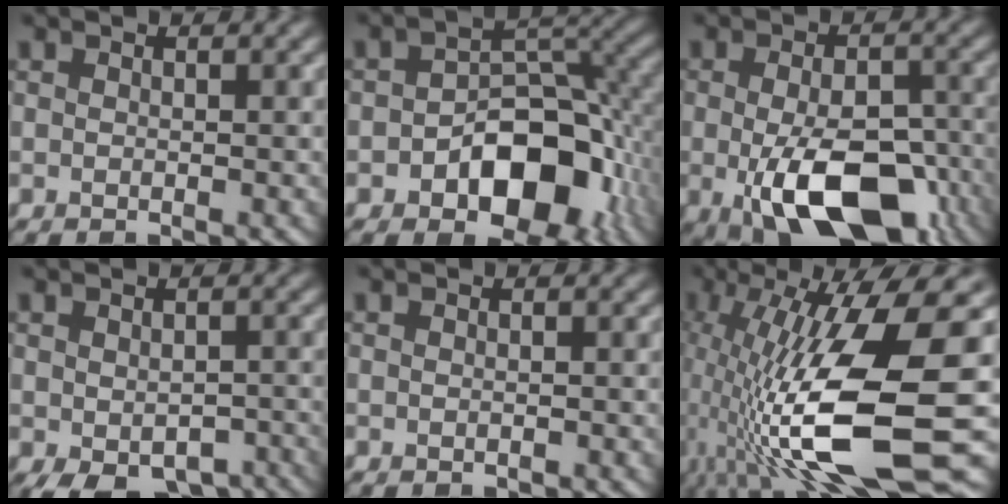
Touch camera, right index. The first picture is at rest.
{"total": 9.9, "force": [-3.5, 6.1, 6.9], "torque": [-0.087, 0.001, -0.055]}
{"total": 12.1, "force": [-4.2, 6.0, 9.6], "torque": [-0.161, -0.021, -0.059]}
{"total": 5.9, "force": [-3.5, 2.8, 3.7], "torque": [-0.048, -0.022, -0.043]}
{"total": 0.0}
{"total": 14.5, "force": [-1.9, 4.3, 13.7], "torque": [-0.272, -0.009, -0.029]}